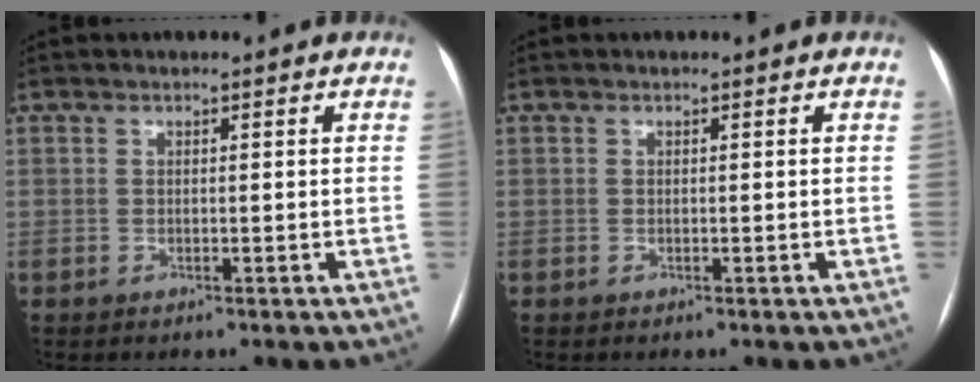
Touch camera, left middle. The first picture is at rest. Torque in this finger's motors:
{"motor_torque": [0.07, 0.09, 0.00, 0.01]}